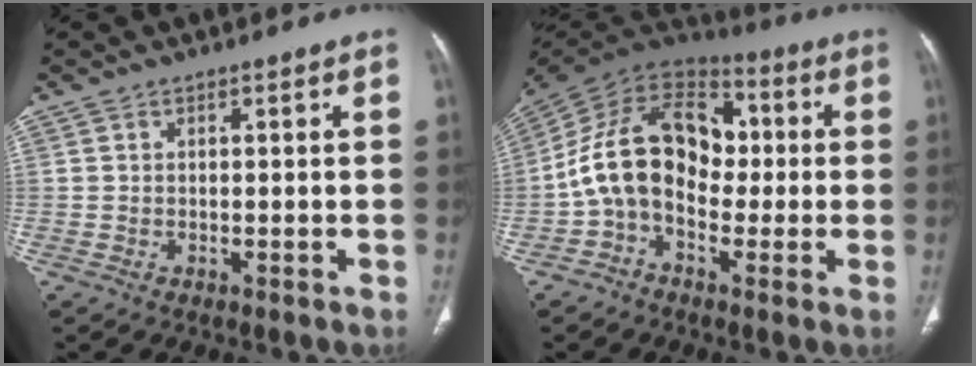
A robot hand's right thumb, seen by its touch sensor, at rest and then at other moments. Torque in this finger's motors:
{"motor_torque": [2.50, 2.51, 1.38, -1.31, 0.53]}